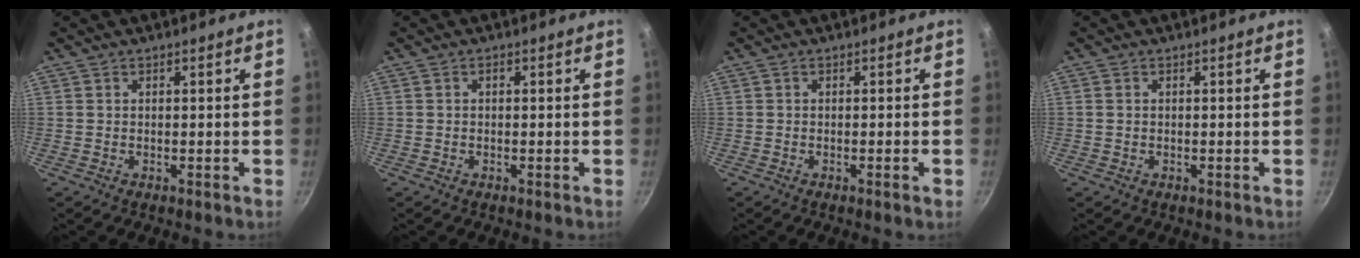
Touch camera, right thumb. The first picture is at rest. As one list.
[{"total": 0.6, "force": [0.1, 0.4, 0.4], "torque": [-0.005, 0.004, 0.001]}, {"total": 1.1, "force": [-0.6, -0.1, 0.9], "torque": [-0.022, 0.002, -0.011]}, {"total": 0.9, "force": [0.2, 0.7, 0.5], "torque": [-0.009, 0.002, 0.003]}]